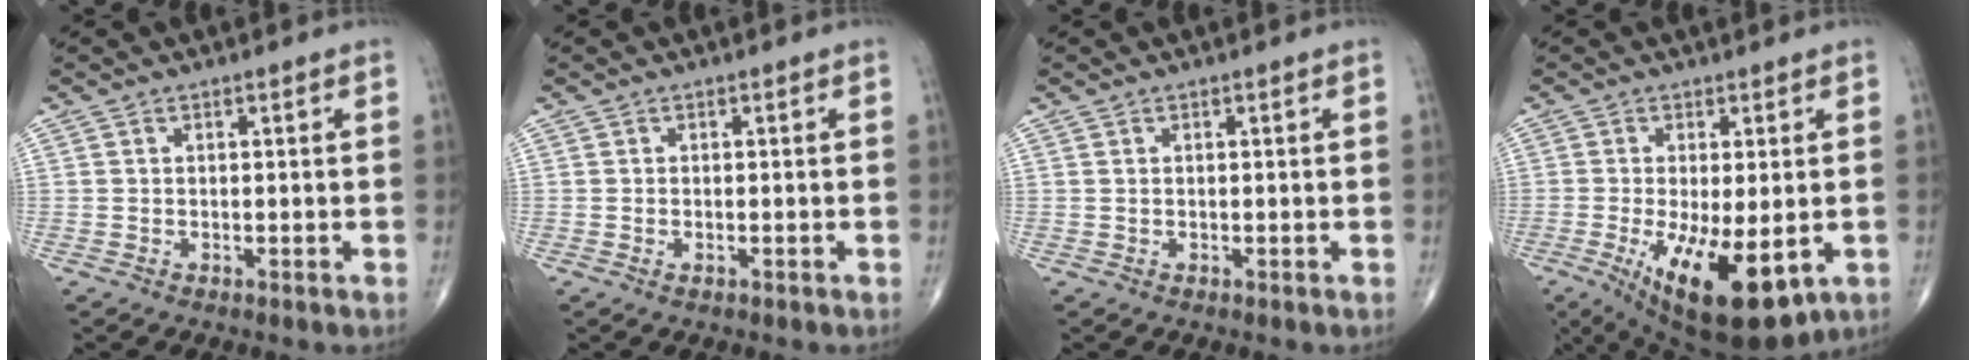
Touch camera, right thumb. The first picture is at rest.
{"total": 0.7, "force": [-0.2, 0.3, 0.5], "torque": [-0.009, 0.004, -0.003]}
{"total": 0.0}
{"total": 15.2, "force": [-4.6, 5.7, 13.3], "torque": [-0.217, -0.024, -0.054]}